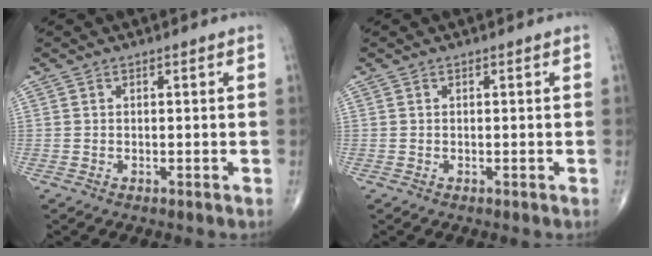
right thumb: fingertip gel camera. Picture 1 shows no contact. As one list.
[{"total": 0.0}]